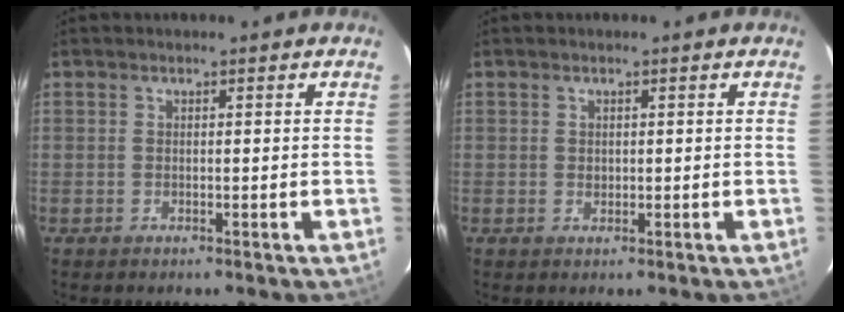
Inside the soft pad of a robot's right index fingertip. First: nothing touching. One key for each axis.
{"total": 0.7, "fx": 0.2, "fy": 0.7, "fz": 0.1, "tx": 0.000, "ty": 0.002, "tz": 0.004}